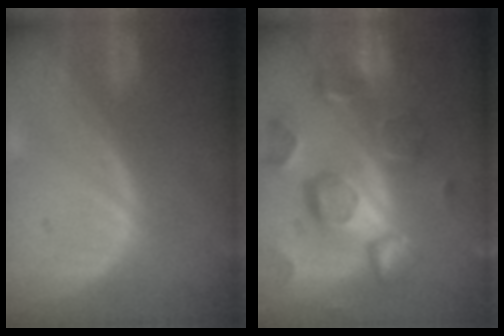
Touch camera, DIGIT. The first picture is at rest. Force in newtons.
{"total": 12.4, "press": 10.6, "slide": 6.3}